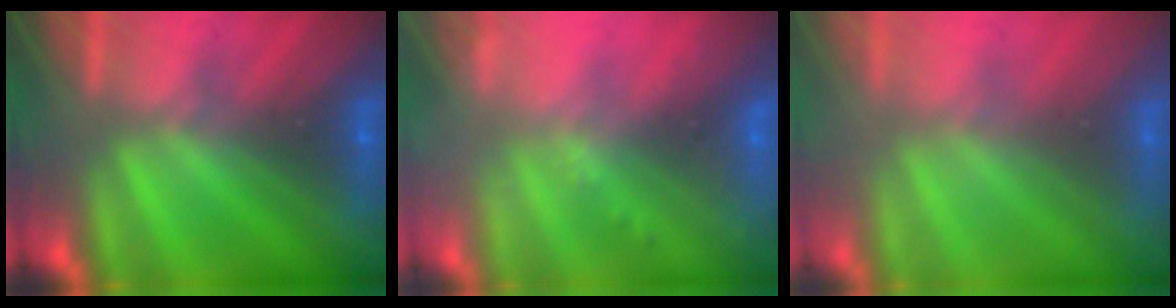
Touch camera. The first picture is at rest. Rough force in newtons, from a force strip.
{"total": 2.4}
{"total": 2.8}